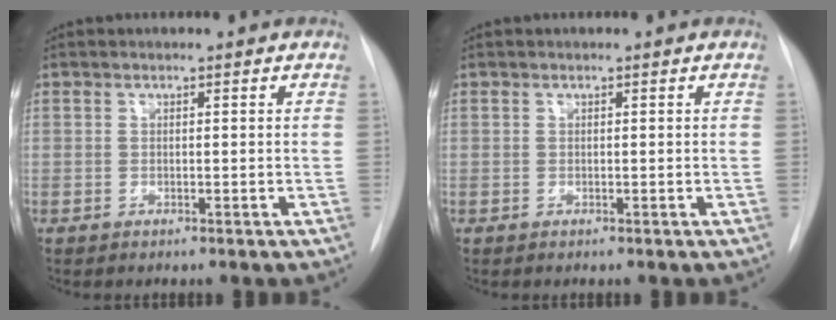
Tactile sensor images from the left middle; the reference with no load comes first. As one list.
[{"total": 0.0}]